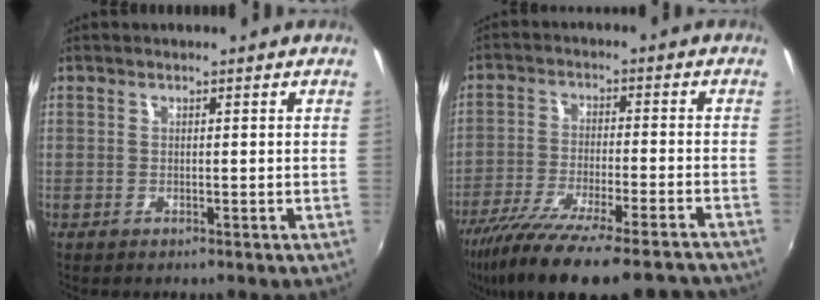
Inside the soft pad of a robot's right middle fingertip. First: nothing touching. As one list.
[{"total": 22.2, "force": [-18.6, 3.4, 11.6], "torque": [-0.214, -0.056, -0.284]}]